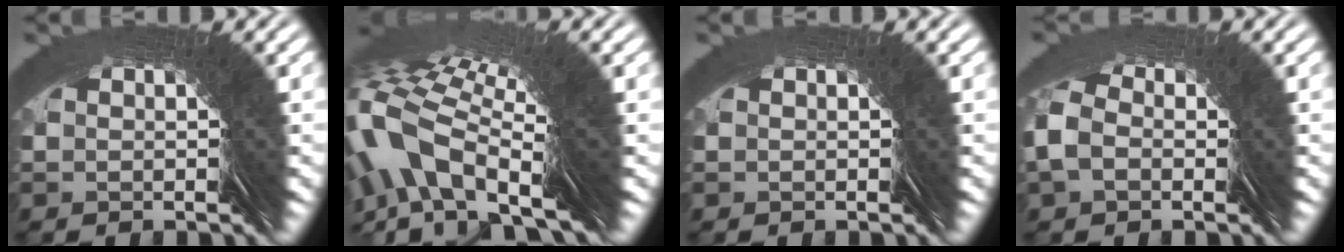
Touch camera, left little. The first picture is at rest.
{"total": 4.7, "force": [1.6, 1.7, 4.0], "torque": [-0.069, 0.026, 0.004]}
{"total": 0.0}
{"total": 4.0, "force": [1.2, 3.4, 1.6], "torque": [-0.038, 0.015, 0.006]}